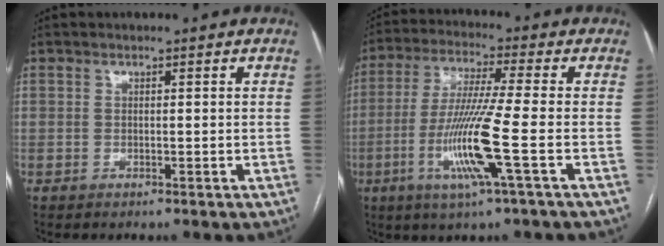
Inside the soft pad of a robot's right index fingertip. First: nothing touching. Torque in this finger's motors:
{"motor_torque": [1.67, -0.47, 0.83, 0.17]}